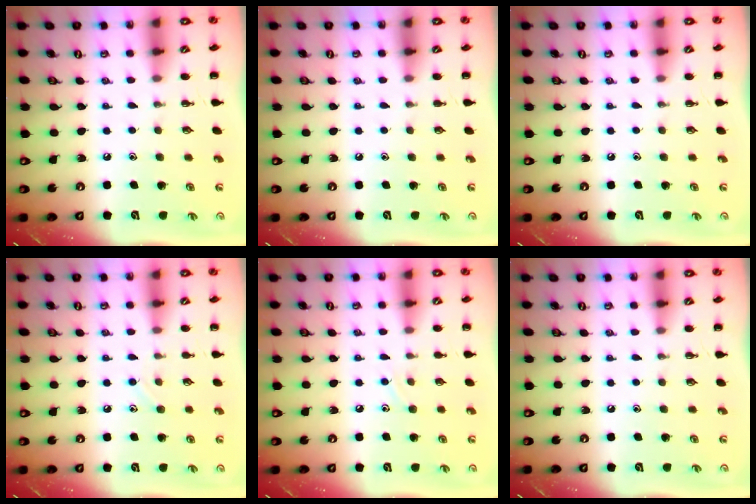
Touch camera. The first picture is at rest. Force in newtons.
{"total": 0.0}
{"total": 0.0}
{"total": 5.7, "press": 5.5, "slide": 1.6}
{"total": 5.3, "press": 5.1, "slide": 1.5}
{"total": 0.0}